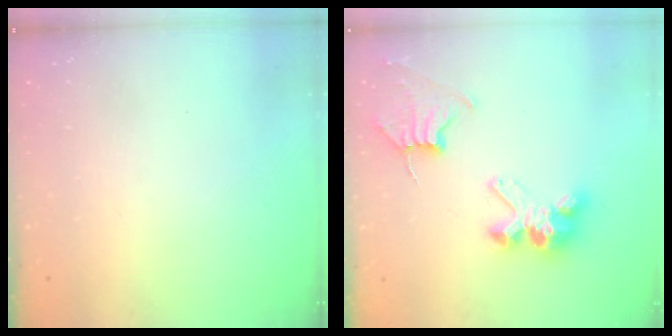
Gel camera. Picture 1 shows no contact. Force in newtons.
{"total": 8.4, "press": 8.3, "slide": 0.7}